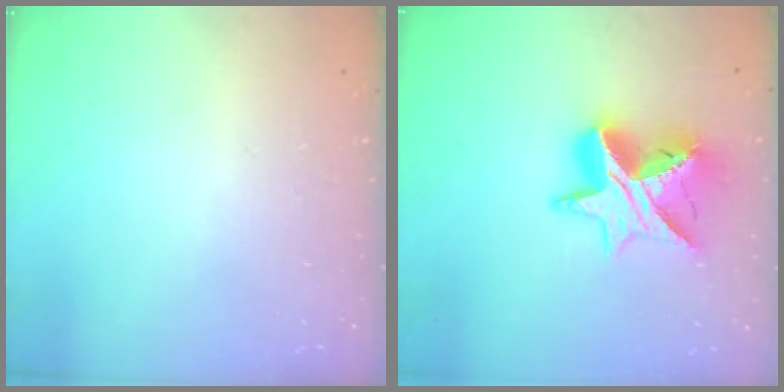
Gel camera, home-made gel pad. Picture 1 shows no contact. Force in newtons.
{"total": 14.6, "press": 14.5, "slide": 1.0}